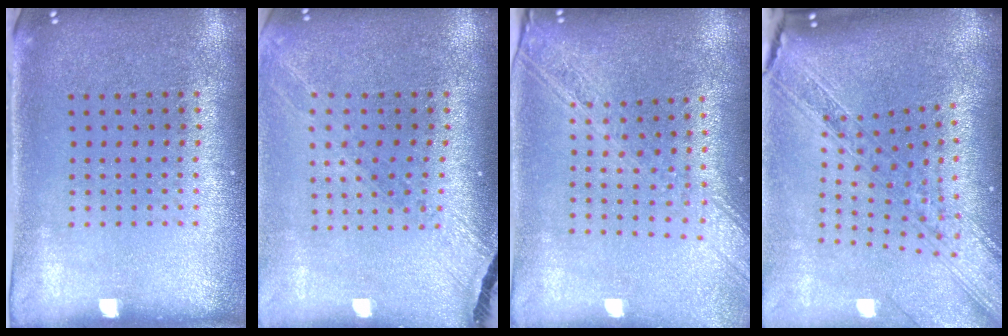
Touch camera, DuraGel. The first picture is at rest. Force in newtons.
{"total": 1.4, "press": 1.4, "slide": 0.1}
{"total": 2.2, "press": 1.9, "slide": 1.2}
{"total": 2.8, "press": 2.2, "slide": 1.7}